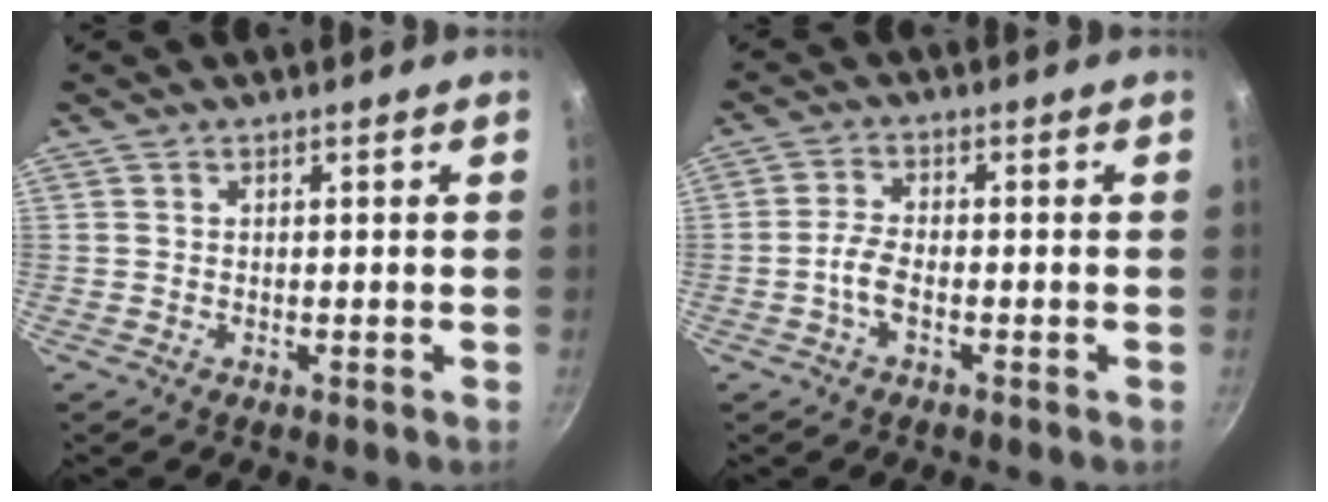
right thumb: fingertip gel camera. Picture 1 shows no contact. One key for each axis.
{"total": 3.9, "fx": -1.5, "fy": 1.7, "fz": 3.2, "tx": -0.070, "ty": 0.015, "tz": -0.036}